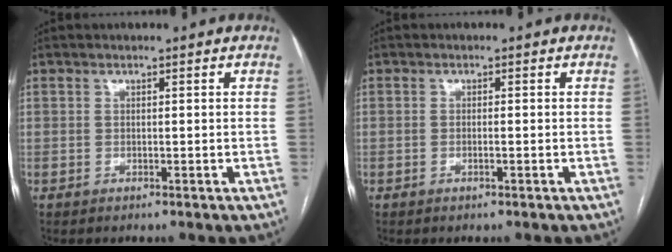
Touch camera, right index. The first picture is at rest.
{"total": 0.8, "force": [-0.2, 0.1, 0.7], "torque": [-0.015, 0.000, -0.002]}